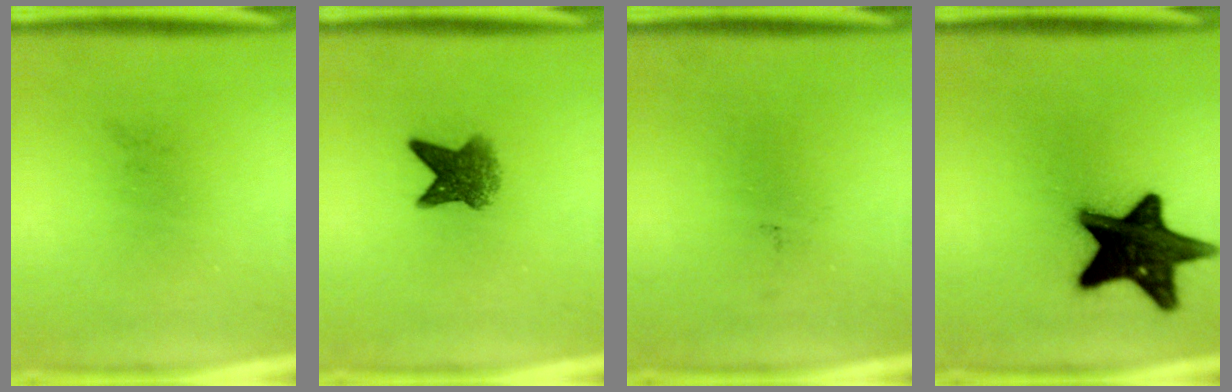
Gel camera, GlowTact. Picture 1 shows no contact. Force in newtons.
{"total": 5.2}
{"total": 0.0}
{"total": 18.8}